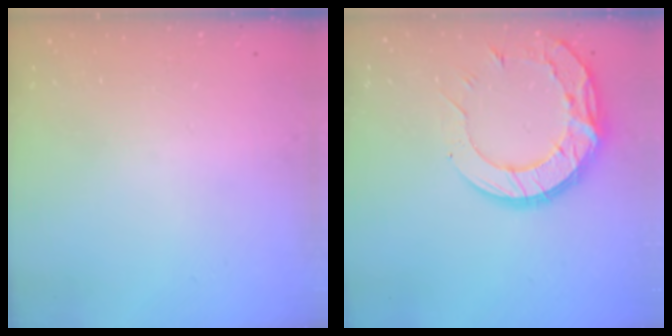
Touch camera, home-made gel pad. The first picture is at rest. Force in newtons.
{"total": 15.1, "press": 15.0, "slide": 1.3}